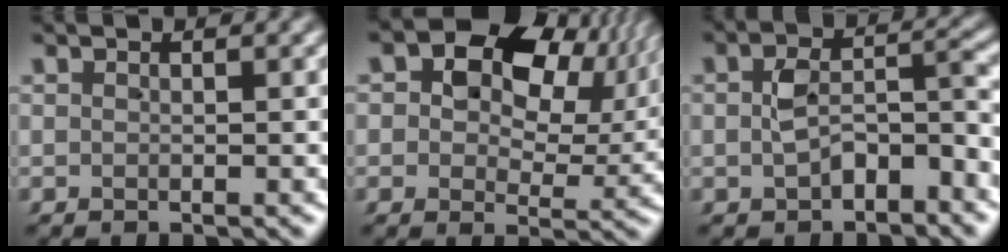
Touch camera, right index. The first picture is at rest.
{"total": 9.2, "force": [3.0, 6.0, 6.3], "torque": [-0.082, 0.004, 0.037]}
{"total": 3.8, "force": [-2.1, 2.3, 2.2], "torque": [-0.027, -0.004, -0.031]}